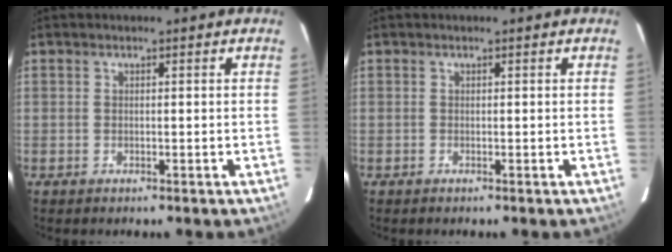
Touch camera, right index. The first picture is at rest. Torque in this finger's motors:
{"motor_torque": [0.12, 0.17, 0.02, 0.01]}